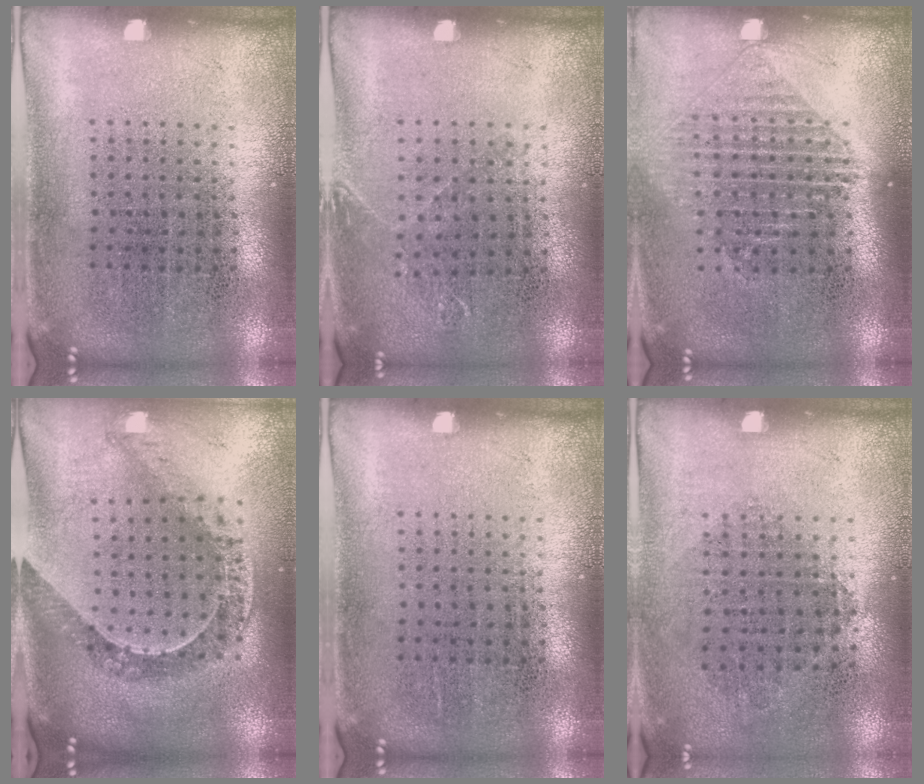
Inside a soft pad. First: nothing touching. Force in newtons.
{"total": 0.8, "press": 0.8, "slide": 0.1}
{"total": 1.3, "press": 1.2, "slide": 0.5}
{"total": 1.1, "press": 1.1, "slide": 0.2}
{"total": 0.0}
{"total": 0.8, "press": 0.8, "slide": 0.3}